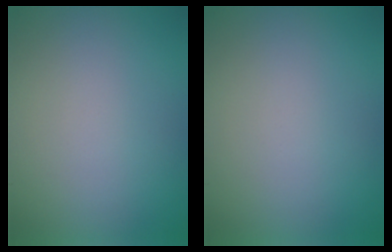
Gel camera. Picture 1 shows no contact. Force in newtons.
{"total": 0.0}